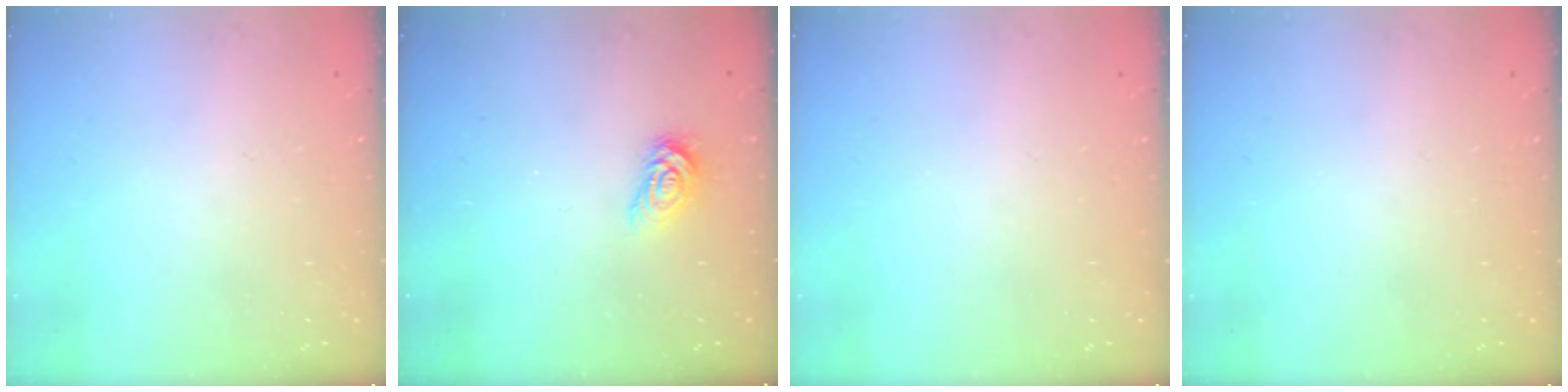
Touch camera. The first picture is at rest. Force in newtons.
{"total": 3.8, "press": 3.8, "slide": 0.4}
{"total": 0.0}
{"total": 0.0}